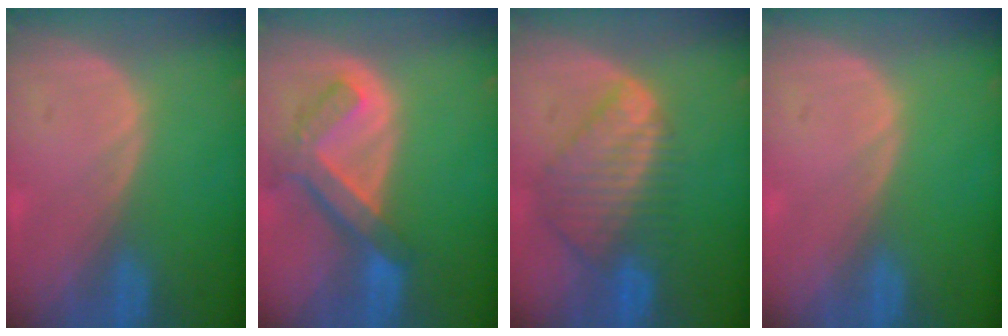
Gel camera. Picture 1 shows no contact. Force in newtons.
{"total": 7.6, "press": 6.6, "slide": 3.7}
{"total": 9.1, "press": 7.7, "slide": 4.8}
{"total": 0.0}